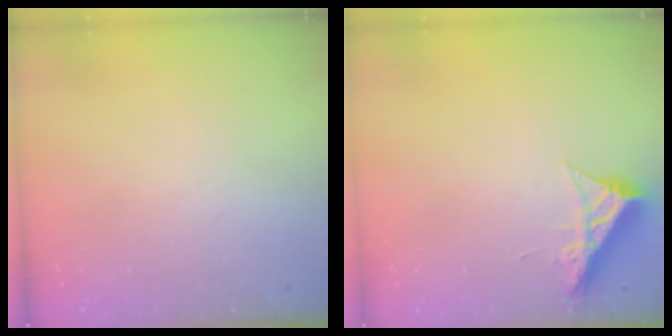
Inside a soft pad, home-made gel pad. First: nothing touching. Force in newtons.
{"total": 8.4, "press": 8.4, "slide": 0.4}